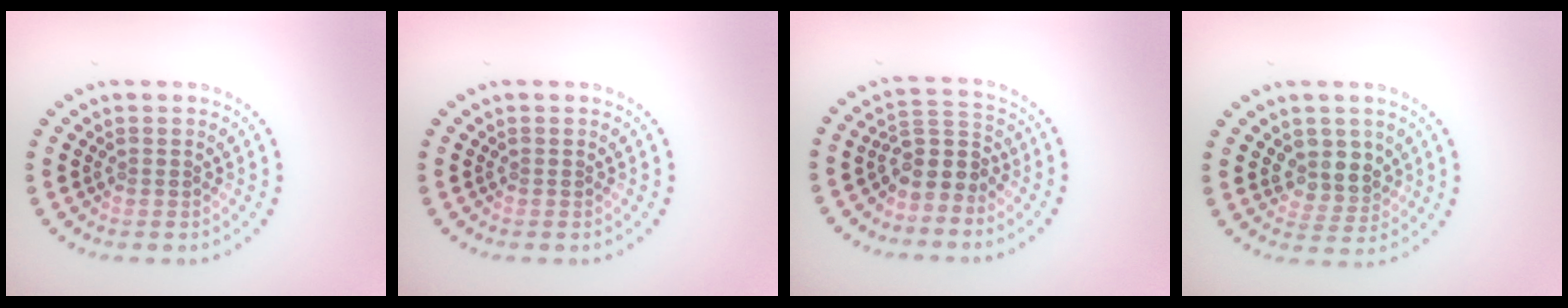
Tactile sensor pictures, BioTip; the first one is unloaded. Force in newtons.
{"total": 0.0}
{"total": 3.2, "press": 2.5, "slide": 2.0}
{"total": 2.9, "press": 2.4, "slide": 1.5}